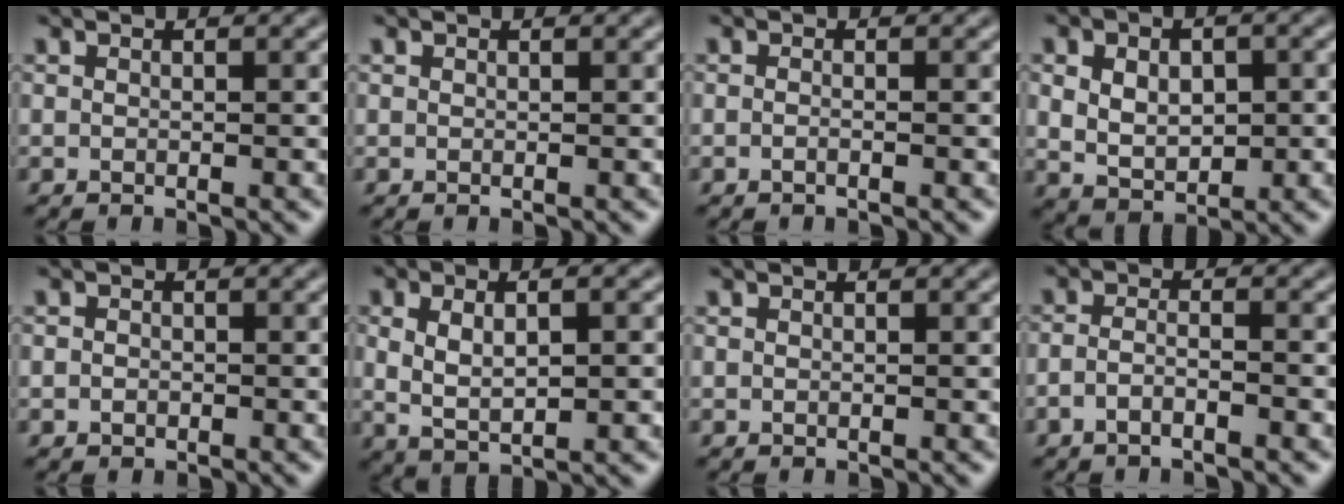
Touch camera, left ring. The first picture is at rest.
{"total": 0.0}
{"total": 0.7, "force": [-0.4, 0.2, 0.6], "torque": [-0.012, -0.005, -0.012]}
{"total": 5.3, "force": [0.5, 3.5, 3.9], "torque": [-0.066, -0.001, 0.014]}
{"total": 0.7, "force": [-0.4, 0.6, 0.2], "torque": [-0.004, -0.003, -0.007]}
{"total": 4.4, "force": [0.5, 1.9, 3.9], "torque": [-0.079, 0.000, 0.015]}
{"total": 0.0}
{"total": 1.9, "force": [-1.3, 0.5, 1.4], "torque": [-0.027, 0.001, -0.028]}